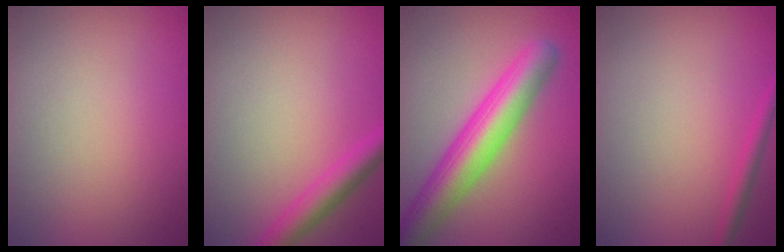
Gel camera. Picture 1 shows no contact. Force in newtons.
{"total": 3.0, "press": 3.0, "slide": 0.2}
{"total": 7.2, "press": 7.2, "slide": 0.3}
{"total": 1.3, "press": 1.3, "slide": 0.0}